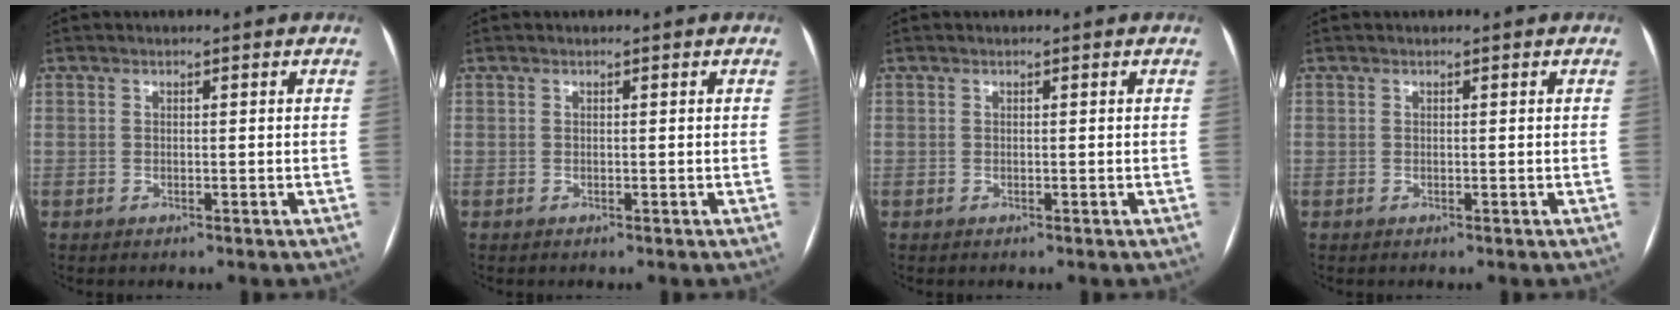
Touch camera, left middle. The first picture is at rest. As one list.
[{"total": 0.0}, {"total": 0.0}, {"total": 0.0}]